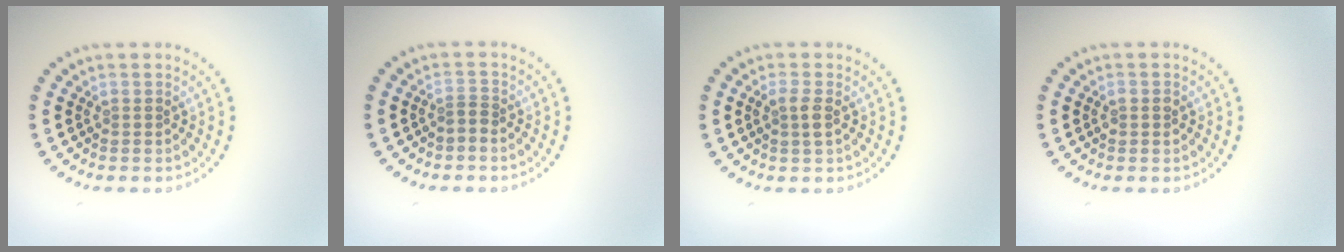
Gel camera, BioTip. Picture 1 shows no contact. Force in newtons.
{"total": 1.0, "press": 0.5, "slide": 0.8}
{"total": 1.5, "press": 1.4, "slide": 0.4}
{"total": 1.2, "press": 1.2, "slide": 0.1}